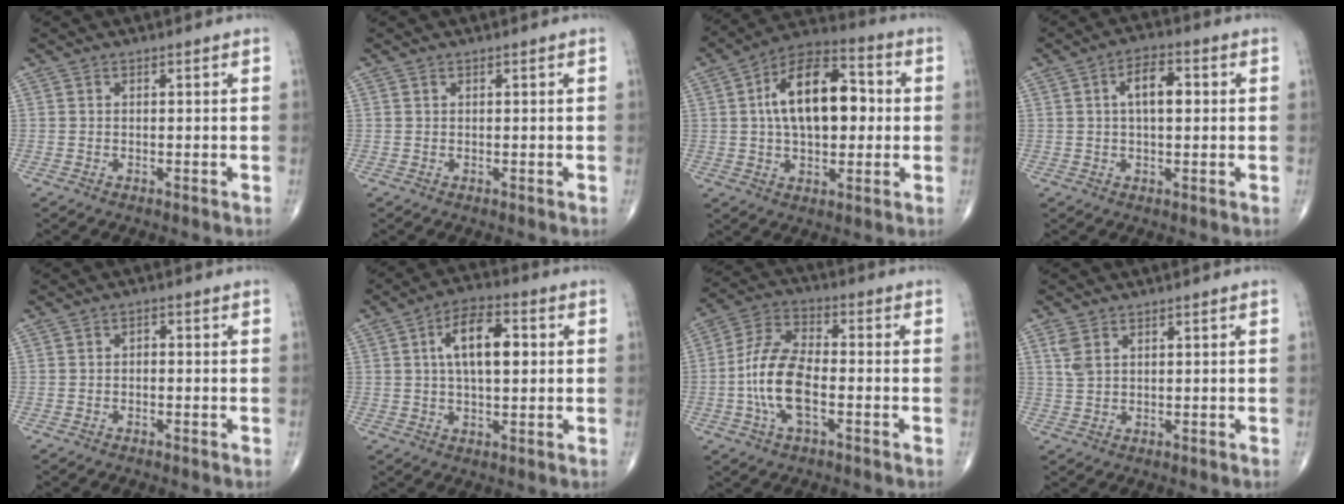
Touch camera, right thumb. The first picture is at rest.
{"total": 0.0}
{"total": 17.1, "force": [1.9, 9.4, 14.1], "torque": [-0.208, 0.026, 0.024]}
{"total": 6.5, "force": [1.1, 3.2, 5.6], "torque": [-0.085, 0.012, 0.013]}
{"total": 1.0, "force": [-0.3, 0.7, 0.6], "torque": [-0.001, 0.006, -0.009]}
{"total": 10.8, "force": [2.0, 5.2, 9.3], "torque": [-0.143, 0.012, 0.028]}
{"total": 12.3, "force": [-2.7, 5.7, 10.6], "torque": [-0.218, 0.027, -0.057]}
{"total": 3.2, "force": [1.5, 1.9, 2.0], "torque": [-0.045, 0.003, 0.039]}